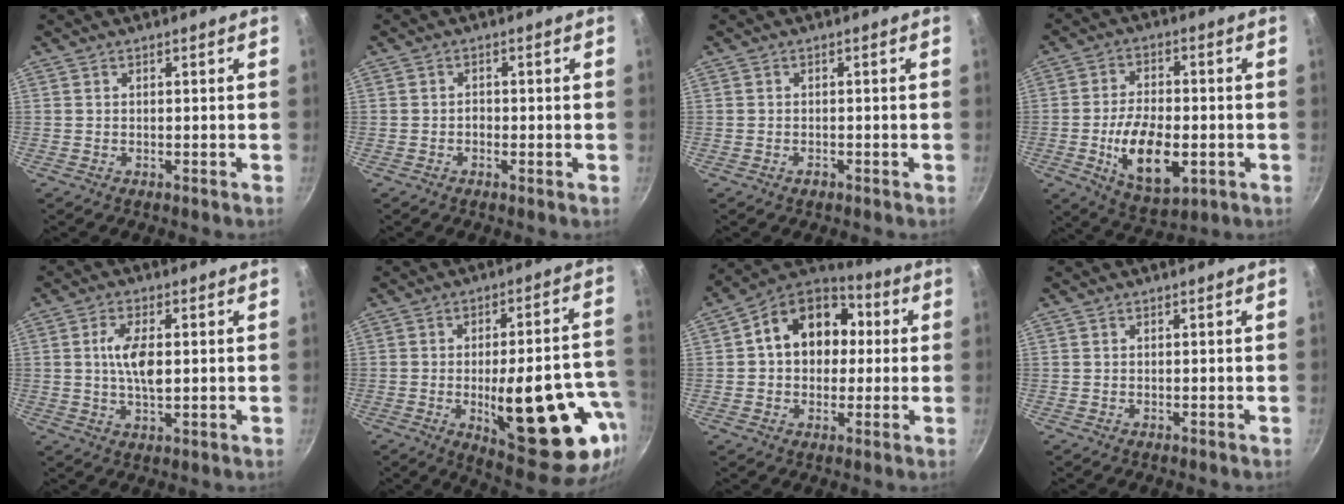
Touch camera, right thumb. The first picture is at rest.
{"total": 1.2, "force": [-0.5, 0.8, 0.8], "torque": [-0.015, 0.004, -0.011]}
{"total": 1.1, "force": [-0.7, 0.7, 0.5], "torque": [-0.008, 0.005, -0.010]}
{"total": 13.9, "force": [-3.2, 7.2, 11.4], "torque": [-0.182, 0.007, -0.047]}
{"total": 7.1, "force": [0.8, 3.1, 6.3], "torque": [-0.122, 0.001, 0.013]}
{"total": 23.9, "force": [-6.5, 8.8, 21.3], "torque": [-0.248, 0.012, -0.075]}
{"total": 16.1, "force": [2.2, 12.3, 10.1], "torque": [-0.124, 0.033, 0.017]}
{"total": 0.0}